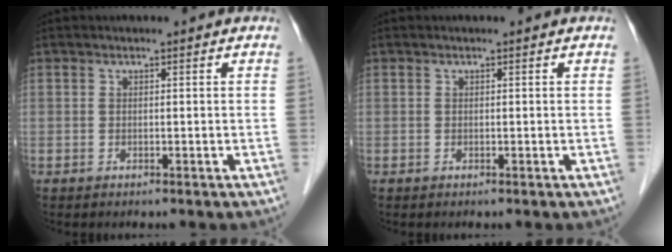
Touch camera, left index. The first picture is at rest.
{"total": 0.0}